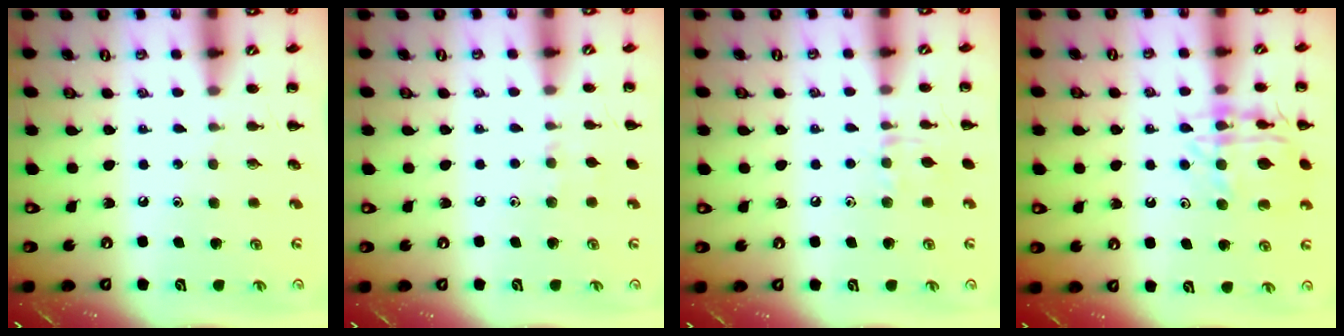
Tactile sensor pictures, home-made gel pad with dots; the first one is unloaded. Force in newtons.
{"total": 3.5, "press": 3.3, "slide": 1.2}
{"total": 6.3, "press": 6.2, "slide": 0.9}
{"total": 14.8, "press": 14.7, "slide": 0.9}